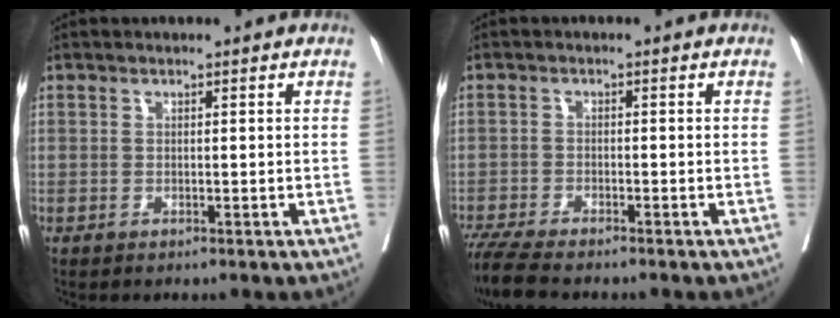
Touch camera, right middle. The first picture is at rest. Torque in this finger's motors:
{"motor_torque": [0.43, -0.45, 0.06, 0.03]}